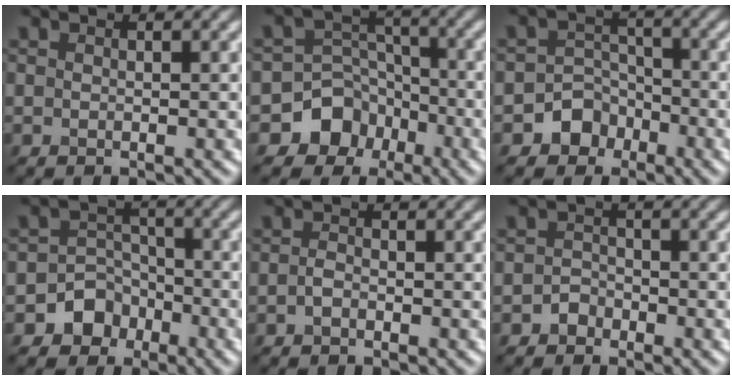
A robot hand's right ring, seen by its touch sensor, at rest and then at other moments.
{"total": 7.4, "force": [-4.1, 6.0, 1.2], "torque": [0.009, 0.004, -0.096]}
{"total": 3.9, "force": [-2.3, 3.1, 0.7], "torque": [0.023, 0.008, -0.048]}
{"total": 4.3, "force": [-2.4, 3.5, 0.8], "torque": [0.022, 0.007, -0.052]}
{"total": 0.8, "force": [-0.4, 0.4, 0.6], "torque": [-0.013, 0.000, -0.011]}
{"total": 1.3, "force": [-0.9, 0.9, 0.2], "torque": [0.002, 0.006, -0.017]}